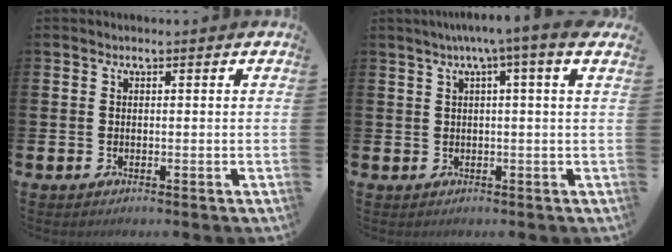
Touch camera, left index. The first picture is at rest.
{"total": 3.2, "force": [1.6, -0.4, 2.7], "torque": [-0.046, -0.004, 0.025]}